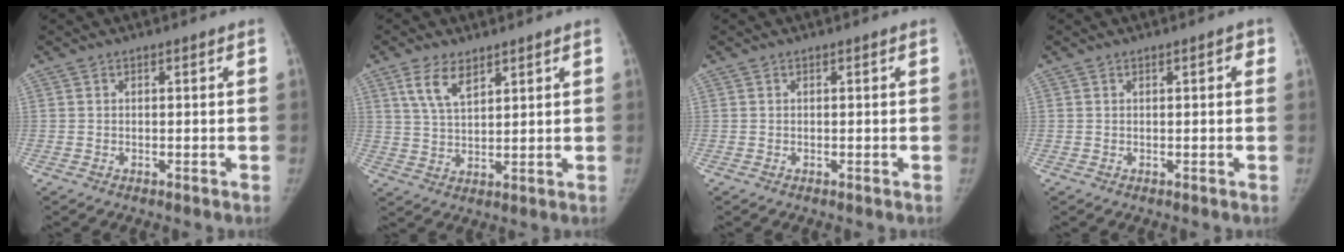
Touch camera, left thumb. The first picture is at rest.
{"total": 6.4, "force": [3.8, 3.0, 4.2], "torque": [-0.072, -0.016, 0.078]}
{"total": 0.0}
{"total": 1.5, "force": [0.5, 0.5, 1.3], "torque": [-0.012, 0.003, 0.005]}